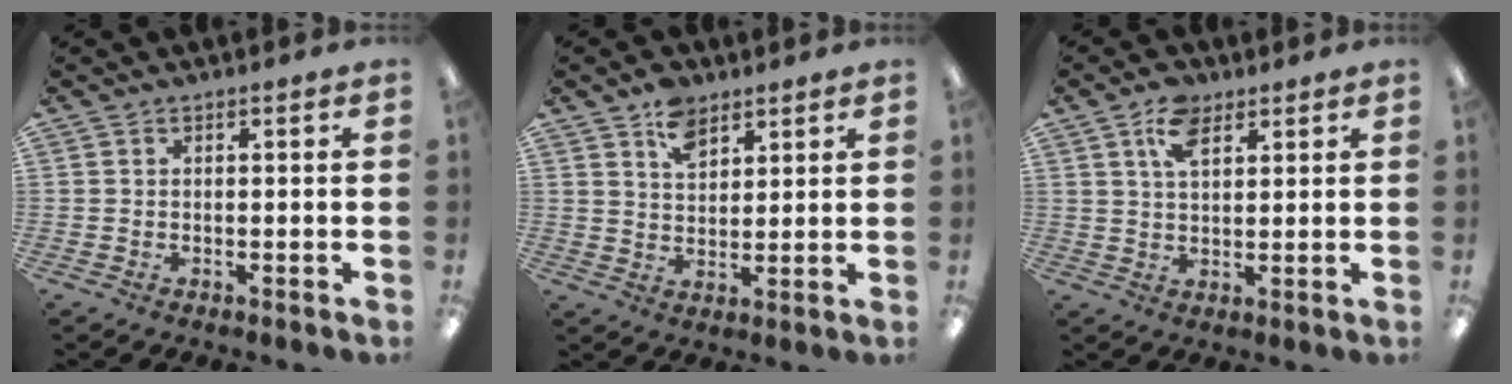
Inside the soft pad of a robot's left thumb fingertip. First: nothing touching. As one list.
[{"total": 7.0, "force": [4.8, 4.1, 2.9], "torque": [-0.050, -0.017, 0.089]}, {"total": 7.3, "force": [4.2, 3.9, 4.5], "torque": [-0.085, -0.001, 0.075]}]